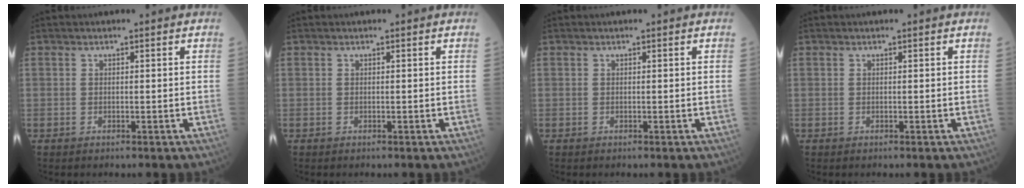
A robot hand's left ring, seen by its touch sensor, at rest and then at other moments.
{"total": 0.0}
{"total": 0.0}
{"total": 0.0}